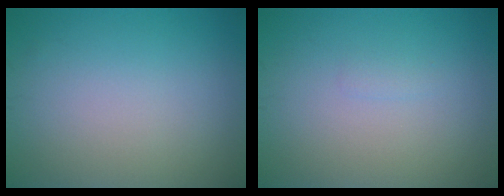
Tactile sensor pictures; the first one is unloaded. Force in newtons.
{"total": 0.5, "press": 0.5, "slide": 0.1}